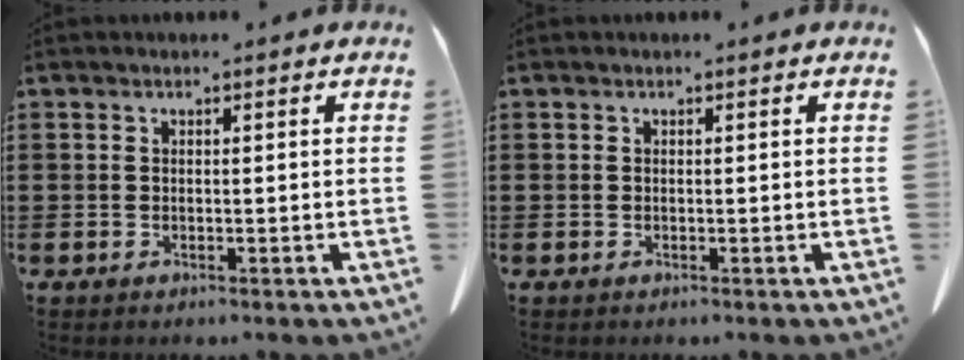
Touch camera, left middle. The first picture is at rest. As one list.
[{"total": 0.0}]